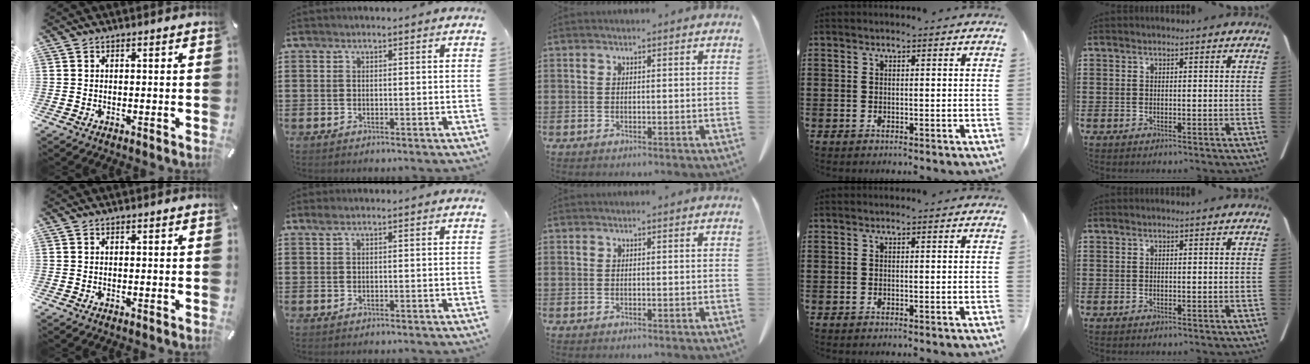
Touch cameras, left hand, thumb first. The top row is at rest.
{"index": {"total": 0.6, "force": [0.3, 0.1, 0.5], "torque": [-0.010, 0.001, 0.006]}}